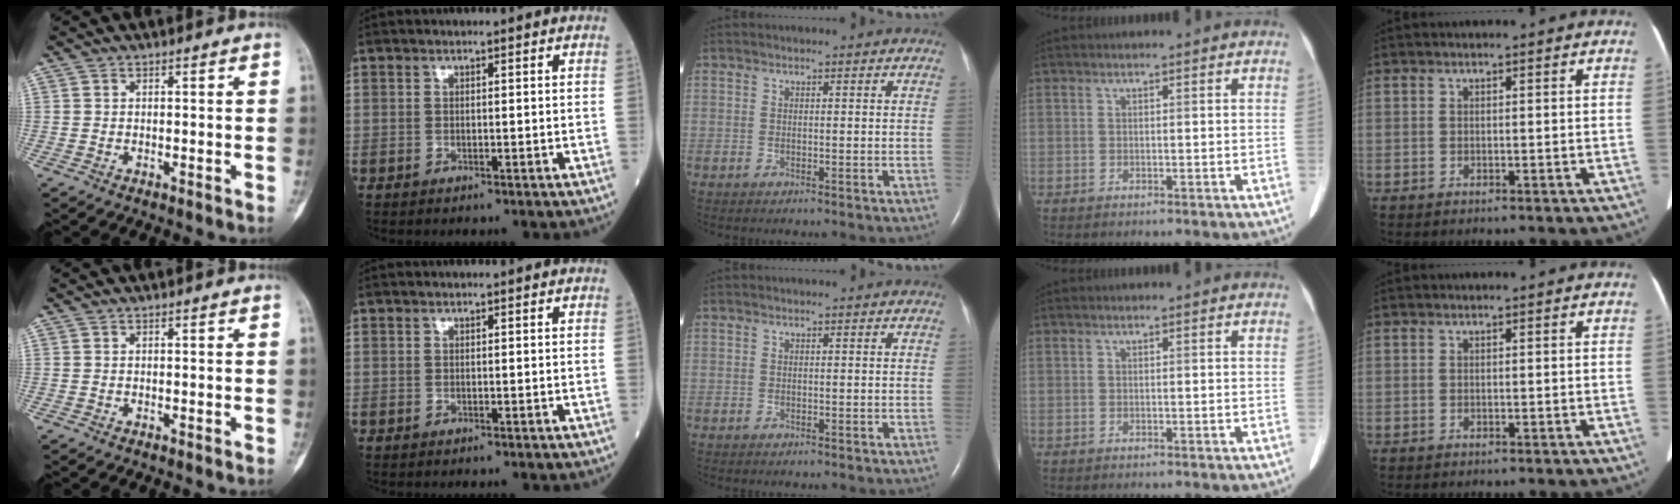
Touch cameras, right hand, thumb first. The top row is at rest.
{}